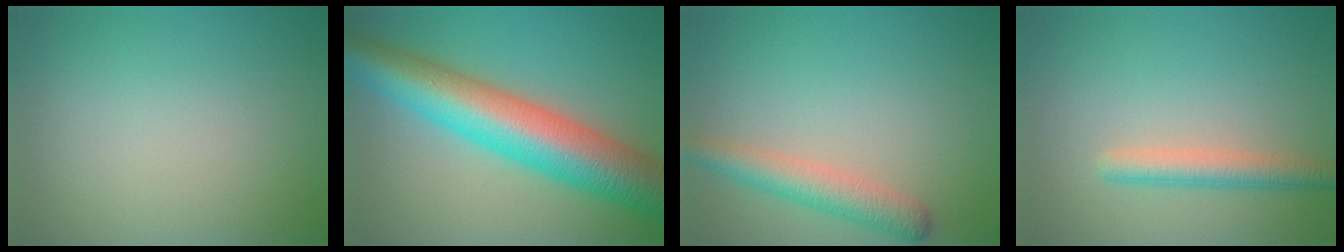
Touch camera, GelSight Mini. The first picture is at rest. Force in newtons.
{"total": 11.2, "press": 11.2, "slide": 0.2}
{"total": 3.5, "press": 3.5, "slide": 0.2}
{"total": 2.7, "press": 2.7, "slide": 0.3}